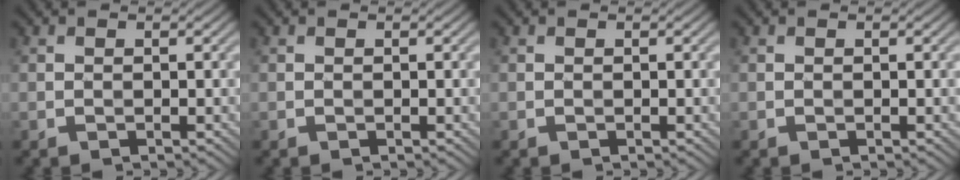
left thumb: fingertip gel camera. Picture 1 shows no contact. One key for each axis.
{"total": 0.0}
{"total": 0.0}
{"total": 0.0}